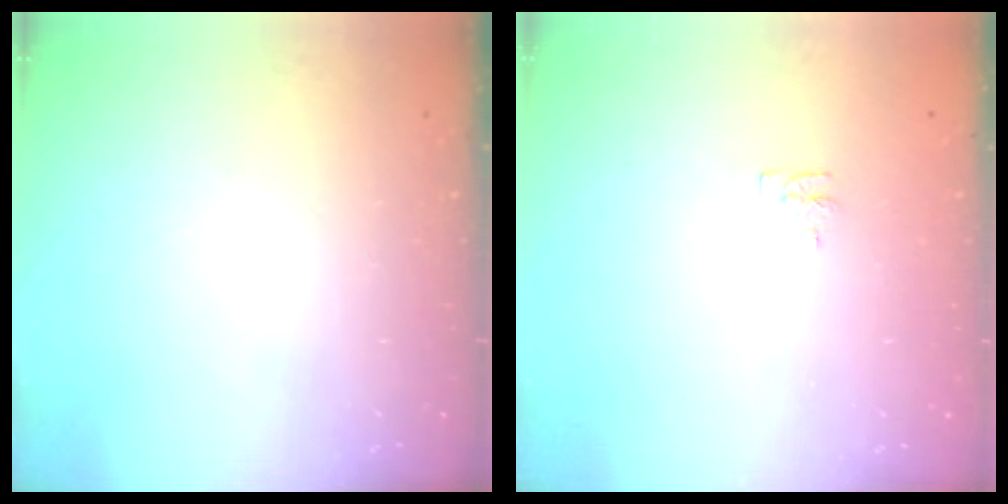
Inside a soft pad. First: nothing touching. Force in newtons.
{"total": 3.7, "press": 3.6, "slide": 0.6}